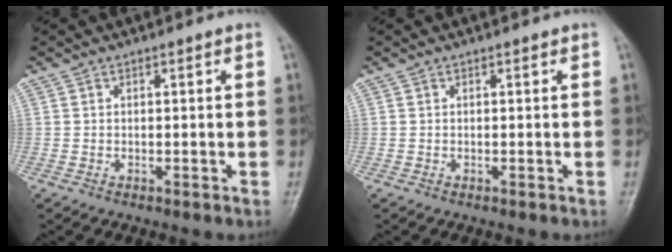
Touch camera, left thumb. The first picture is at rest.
{"total": 0.0}